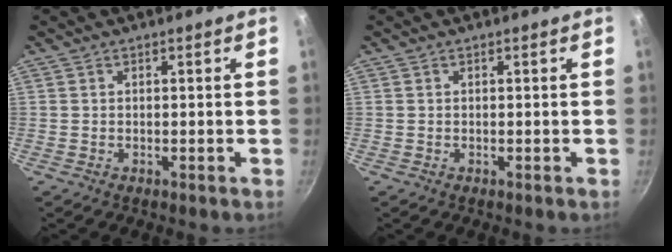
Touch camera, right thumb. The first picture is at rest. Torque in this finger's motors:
{"motor_torque": [-0.04, -0.04, 0.00, 0.00, 0.00]}